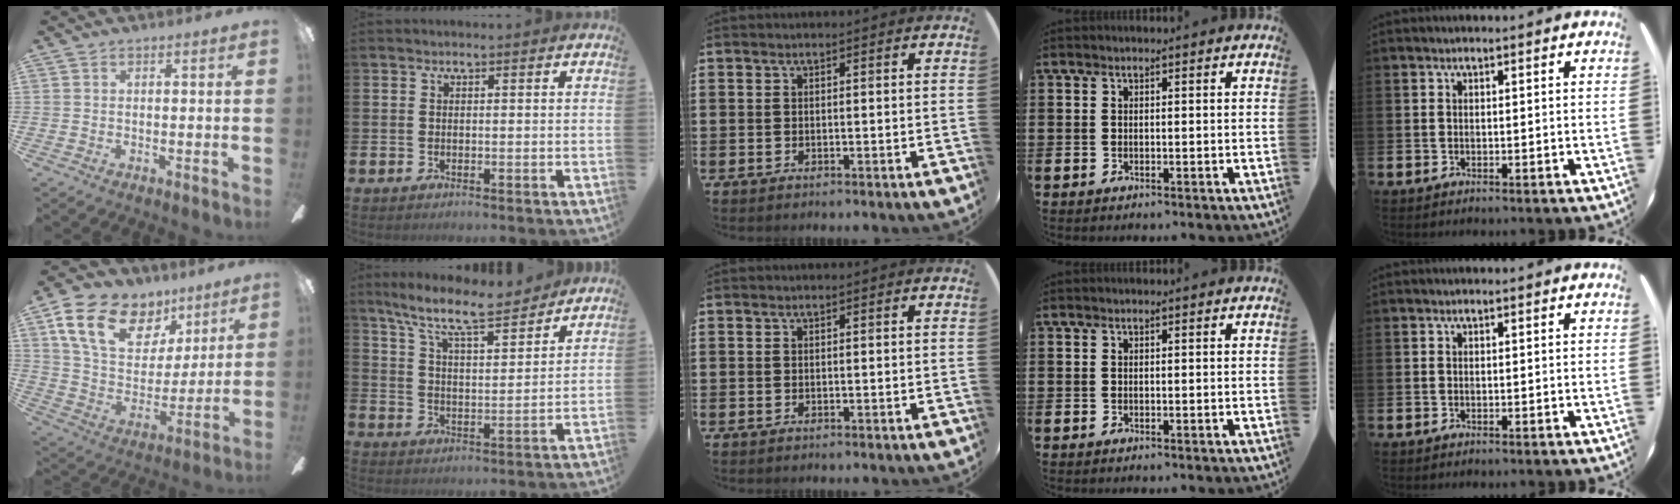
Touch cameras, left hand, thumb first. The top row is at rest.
{"thumb": {"total": 20.2, "force": [10.9, 12.8, 11.2], "torque": [-0.195, -0.039, 0.201]}, "index": {"total": 10.0, "force": [8.8, 1.6, 4.5], "torque": [-0.114, -0.051, 0.155]}}